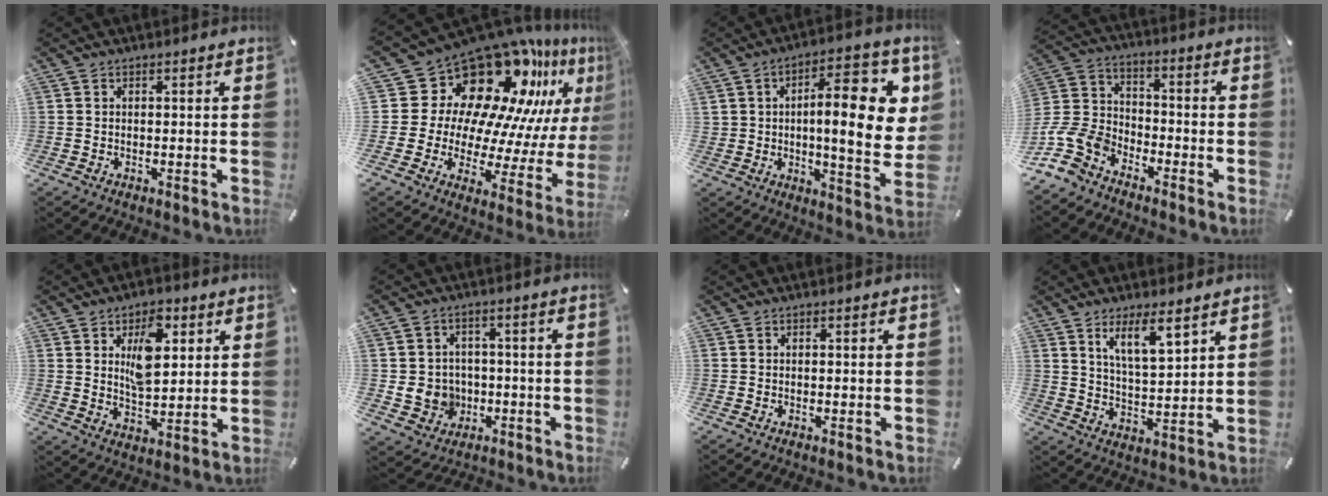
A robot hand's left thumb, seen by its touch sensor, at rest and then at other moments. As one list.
[{"total": 23.1, "force": [15.1, 13.2, 11.4], "torque": [-0.179, -0.153, 0.268]}, {"total": 18.5, "force": [3.9, 7.7, 16.4], "torque": [-0.228, -0.017, 0.055]}, {"total": 11.3, "force": [-7.8, 7.3, 3.7], "torque": [-0.095, 0.038, -0.152]}, {"total": 11.1, "force": [4.3, 6.4, 8.0], "torque": [-0.119, -0.007, 0.073]}, {"total": 8.2, "force": [-1.9, 7.6, 2.2], "torque": [-0.045, 0.013, -0.028]}, {"total": 0.0}, {"total": 9.0, "force": [6.2, 2.7, 6.0], "torque": [-0.111, -0.026, 0.107]}]